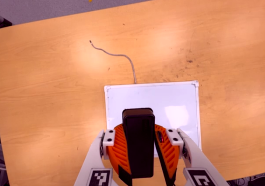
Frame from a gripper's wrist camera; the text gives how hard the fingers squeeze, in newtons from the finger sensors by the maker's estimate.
{"total": 10.2, "left": 9.9, "right": 10.5}